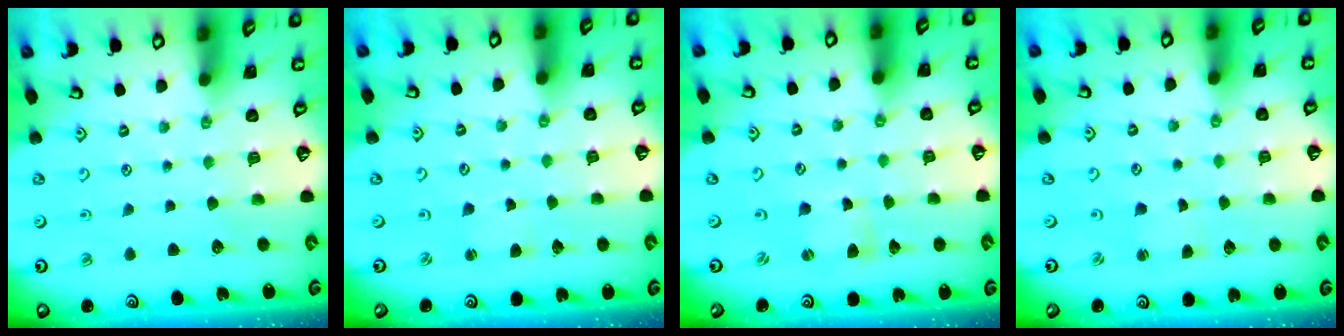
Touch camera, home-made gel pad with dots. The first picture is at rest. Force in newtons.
{"total": 2.1, "press": 2.0, "slide": 0.3}
{"total": 1.8, "press": 1.8, "slide": 0.2}
{"total": 1.9, "press": 1.9, "slide": 0.4}